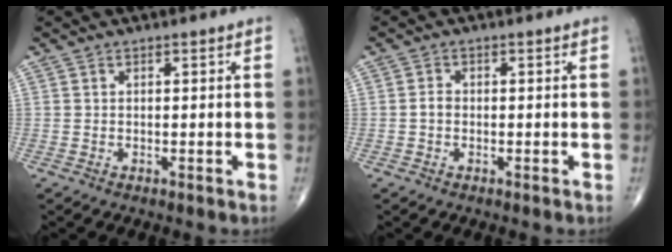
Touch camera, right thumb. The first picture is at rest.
{"total": 1.5, "force": [-0.3, 1.1, 0.9], "torque": [-0.011, 0.004, -0.008]}